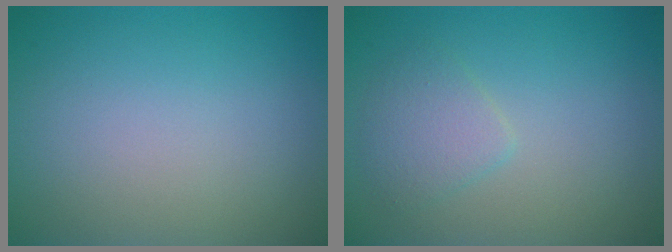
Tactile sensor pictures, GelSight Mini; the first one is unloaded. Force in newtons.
{"total": 2.1, "press": 2.1, "slide": 0.1}